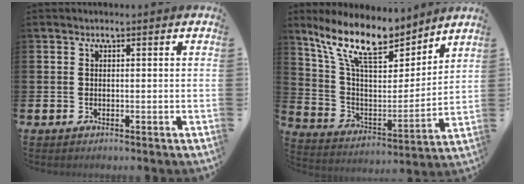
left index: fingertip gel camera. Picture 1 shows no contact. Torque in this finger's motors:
{"motor_torque": [1.38, -0.76, 1.06, 0.21]}